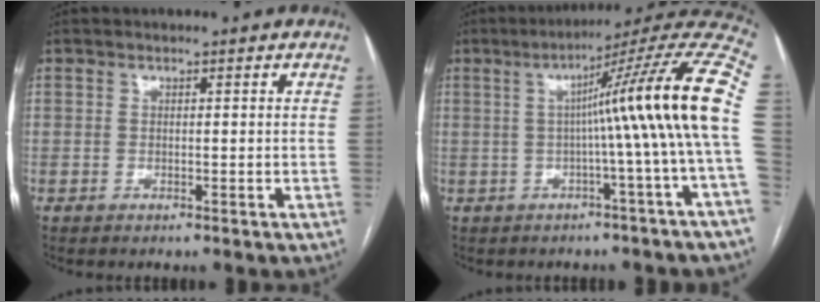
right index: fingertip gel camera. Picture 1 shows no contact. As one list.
[{"total": 16.9, "force": [-0.1, -2.2, 16.7], "torque": [-0.210, 0.031, -0.011]}]